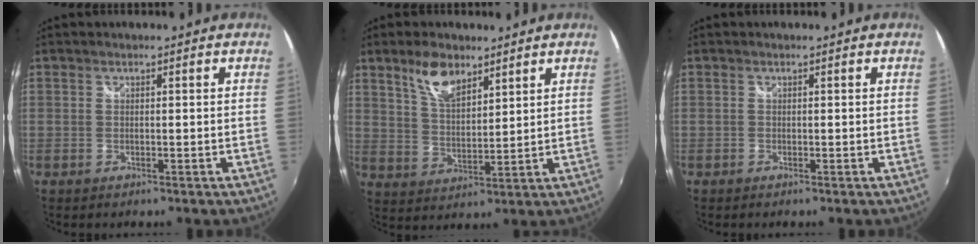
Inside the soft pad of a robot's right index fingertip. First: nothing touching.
{"total": 7.8, "force": [5.3, 3.3, 4.7], "torque": [-0.085, 0.009, 0.103]}
{"total": 0.0}